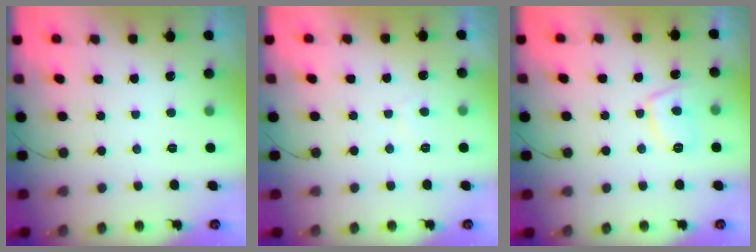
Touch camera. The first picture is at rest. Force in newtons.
{"total": 1.7, "press": 1.6, "slide": 0.5}
{"total": 6.9, "press": 6.9, "slide": 0.9}